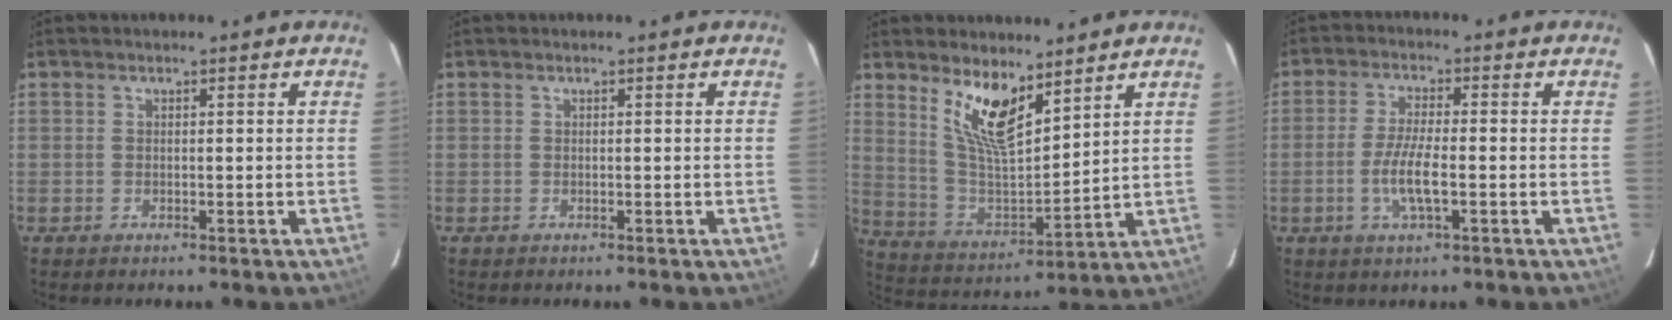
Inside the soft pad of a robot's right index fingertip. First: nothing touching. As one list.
[{"total": 0.0}, {"total": 11.8, "force": [7.7, 3.8, 8.1], "torque": [-0.157, -0.006, 0.159]}, {"total": 6.5, "force": [-1.9, 1.4, 6.1], "torque": [-0.123, -0.004, -0.038]}]